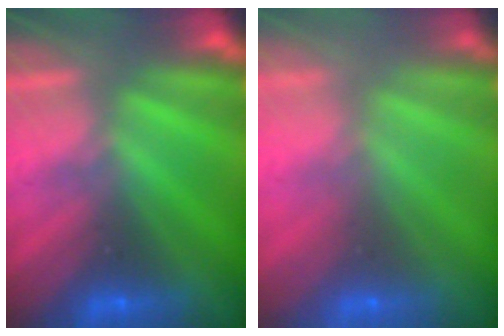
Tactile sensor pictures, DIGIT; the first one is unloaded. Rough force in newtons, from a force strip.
{"total": 8.3}